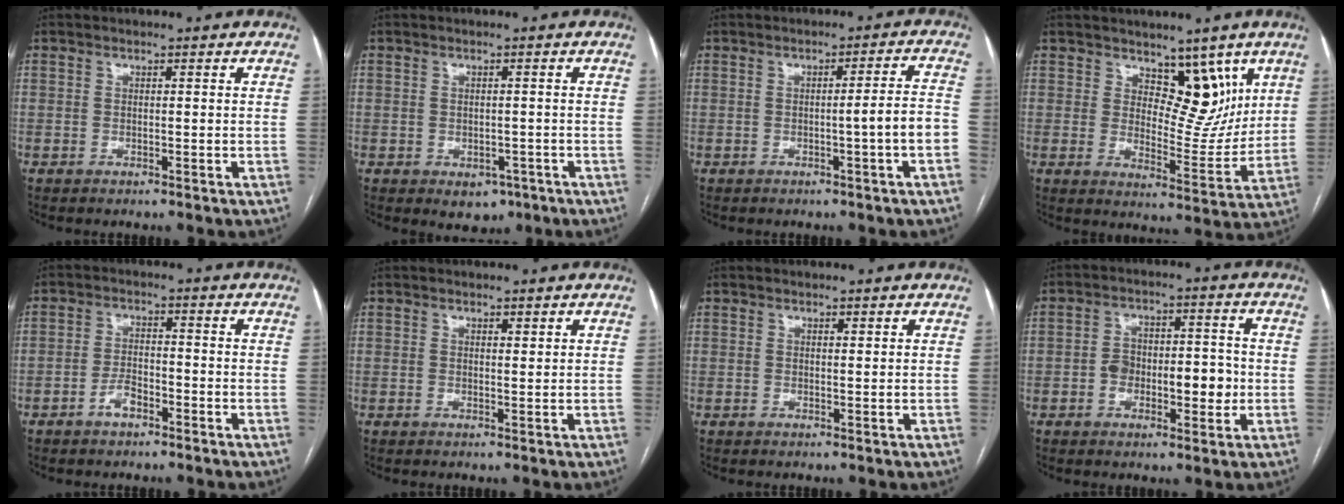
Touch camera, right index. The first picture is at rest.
{"total": 3.6, "force": [-1.7, 2.6, 1.8], "torque": [-0.014, 0.001, -0.011]}
{"total": 4.8, "force": [-1.5, -0.7, 4.5], "torque": [-0.057, 0.010, -0.023]}
{"total": 8.5, "force": [5.1, 4.5, 5.1], "torque": [-0.057, -0.006, 0.087]}
{"total": 3.3, "force": [-2.0, 1.4, 2.1], "torque": [-0.039, 0.007, -0.039]}
{"total": 0.8, "force": [0.6, 0.2, 0.5], "torque": [-0.011, -0.003, 0.010]}
{"total": 0.6, "force": [0.4, 0.1, 0.4], "torque": [-0.009, -0.002, 0.006]}
{"total": 8.5, "force": [-1.5, 4.5, 7.0], "torque": [-0.106, 0.023, -0.019]}